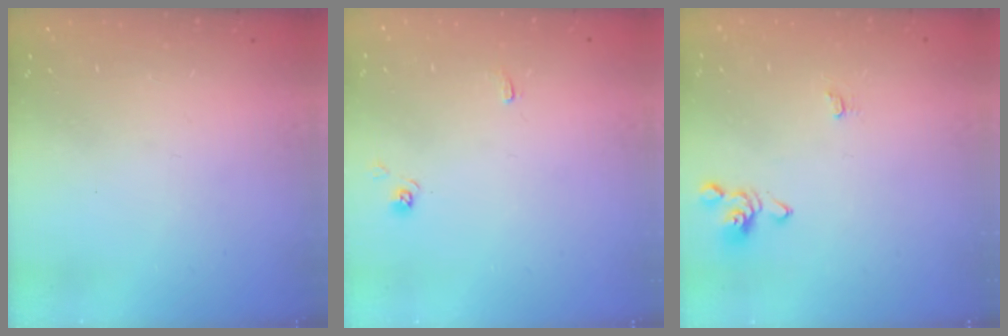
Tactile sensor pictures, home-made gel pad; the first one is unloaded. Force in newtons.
{"total": 1.2, "press": 1.2, "slide": 0.3}
{"total": 0.0}